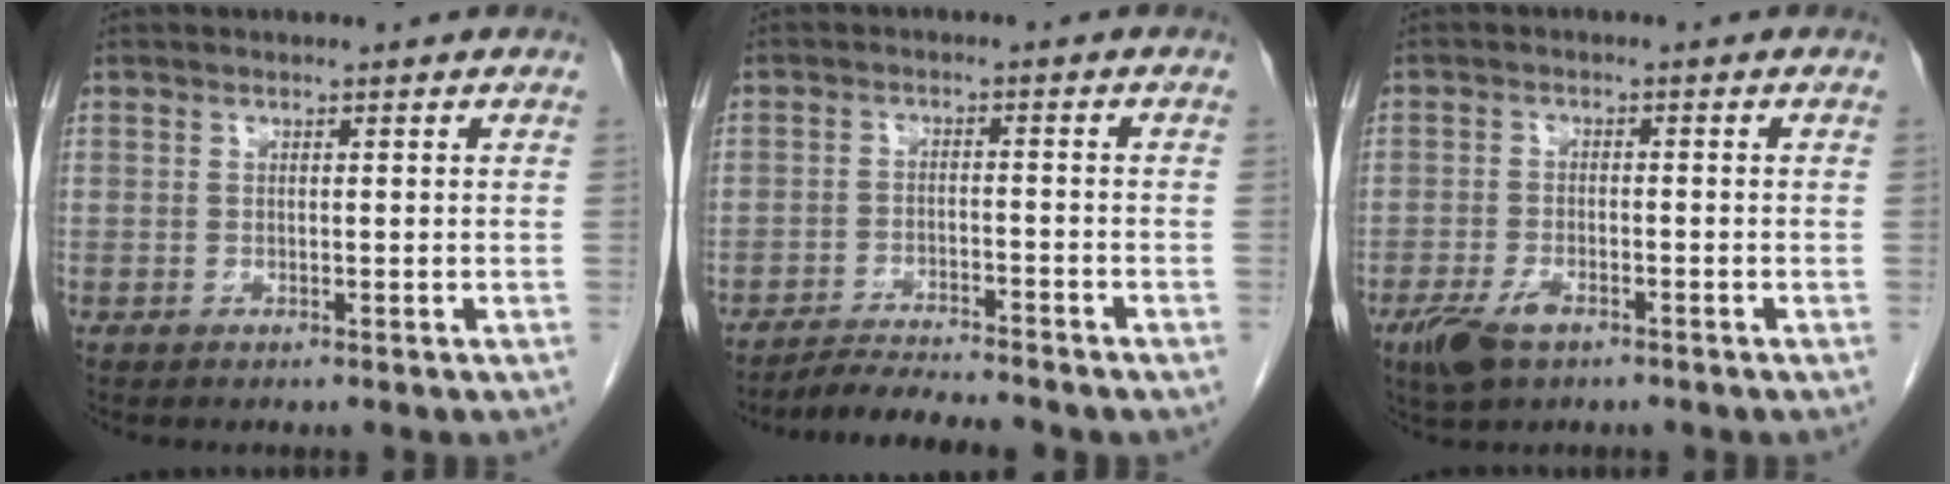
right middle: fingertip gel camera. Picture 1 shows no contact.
{"total": 7.5, "force": [-7.0, 0.3, 2.6], "torque": [-0.040, -0.017, -0.112]}
{"total": 4.9, "force": [-3.0, 2.0, 3.3], "torque": [-0.071, -0.006, -0.050]}